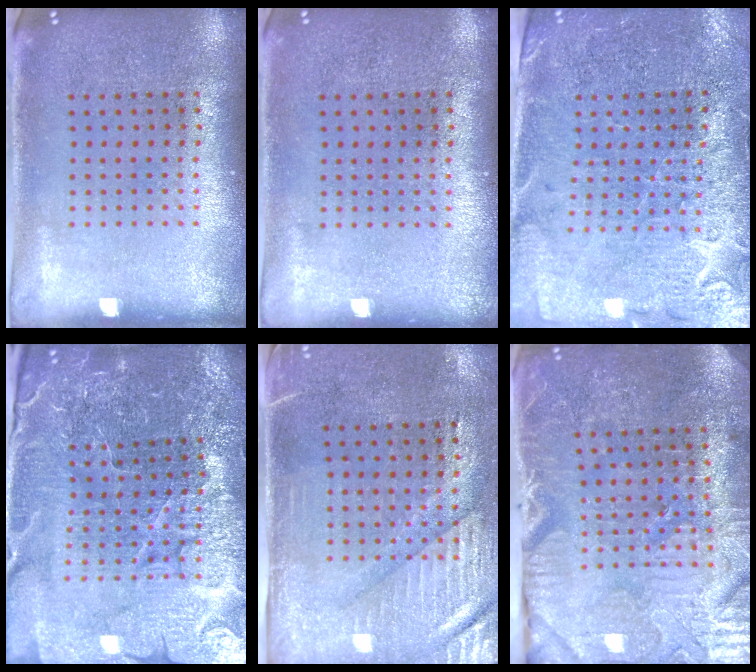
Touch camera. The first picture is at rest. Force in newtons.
{"total": 0.0}
{"total": 3.3, "press": 3.1, "slide": 1.3}
{"total": 5.1, "press": 4.9, "slide": 1.6}
{"total": 3.1, "press": 2.7, "slide": 1.5}
{"total": 3.8, "press": 3.8, "slide": 0.5}